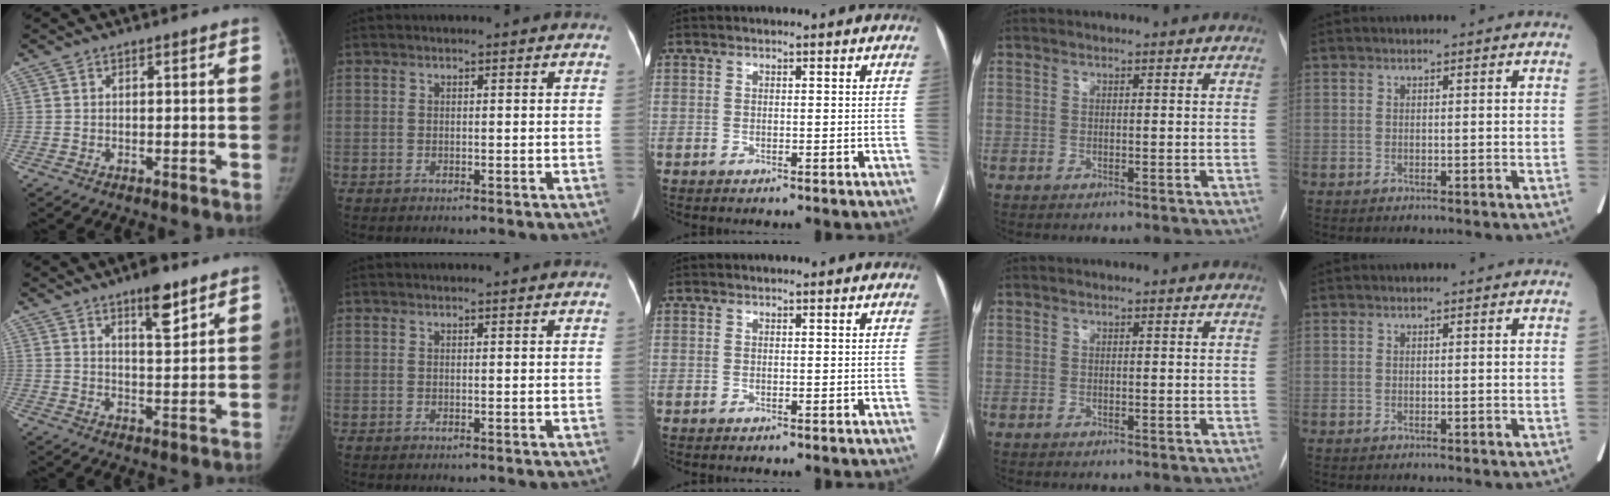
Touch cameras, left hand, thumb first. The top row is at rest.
{"thumb": {"total": 7.4, "force": [4.8, 2.2, 5.1], "torque": [-0.064, -0.032, 0.073]}, "index": {"total": 1.3, "force": [1.2, -0.2, 0.4], "torque": [-0.009, 0.013, 0.021]}}